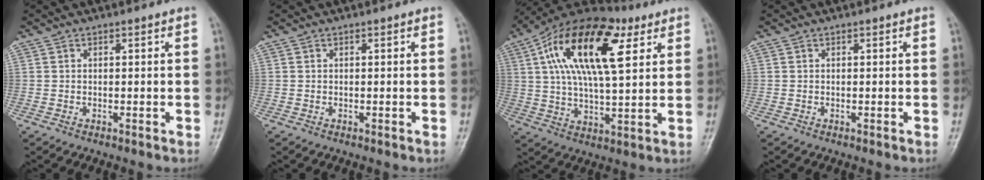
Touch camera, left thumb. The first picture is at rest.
{"total": 0.0}
{"total": 21.6, "force": [7.8, 9.3, 17.9], "torque": [-0.304, 0.004, 0.125]}
{"total": 0.0}